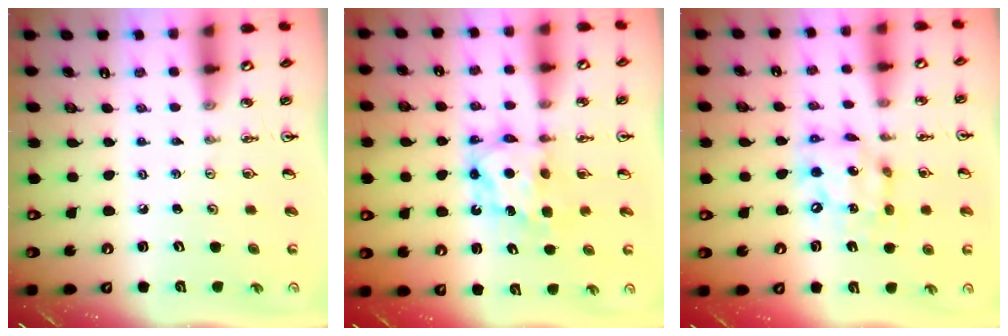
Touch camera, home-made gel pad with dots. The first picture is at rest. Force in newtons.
{"total": 6.7, "press": 6.7, "slide": 0.5}
{"total": 12.1, "press": 12.0, "slide": 1.5}